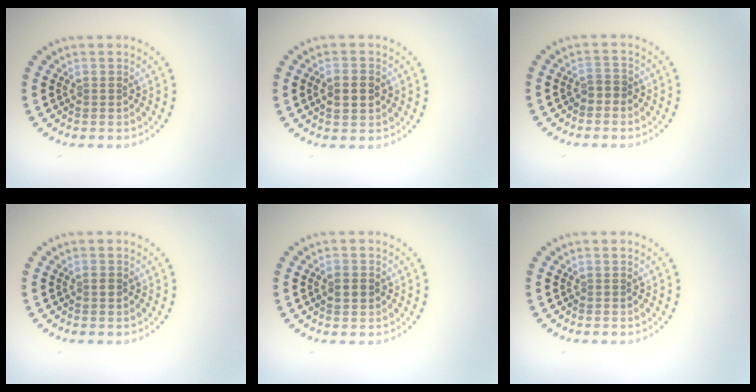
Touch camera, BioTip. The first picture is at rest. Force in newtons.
{"total": 2.3, "press": 2.3, "slide": 0.1}
{"total": 1.2, "press": 1.1, "slide": 0.6}
{"total": 0.7, "press": 0.7, "slide": 0.1}
{"total": 1.2, "press": 1.2, "slide": 0.1}
{"total": 0.0}